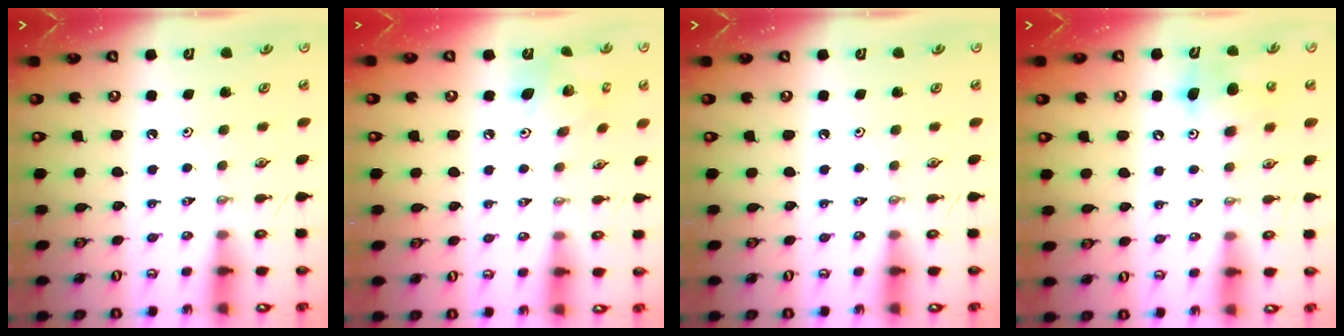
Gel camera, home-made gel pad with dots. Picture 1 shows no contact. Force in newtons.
{"total": 8.9, "press": 8.9, "slide": 0.8}
{"total": 0.0}
{"total": 8.7, "press": 8.7, "slide": 1.1}